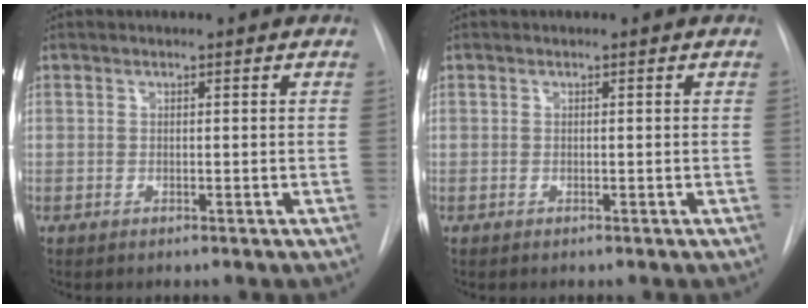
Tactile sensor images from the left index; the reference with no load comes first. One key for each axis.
{"total": 0.0}